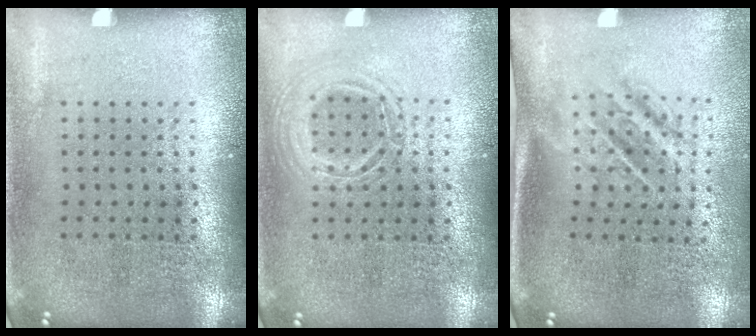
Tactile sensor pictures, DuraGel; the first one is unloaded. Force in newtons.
{"total": 1.1, "press": 1.0, "slide": 0.1}
{"total": 1.7, "press": 1.1, "slide": 1.2}